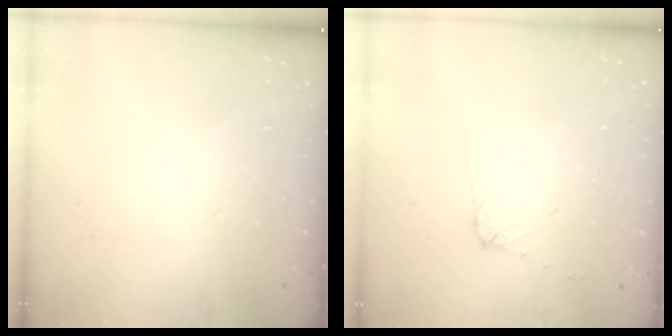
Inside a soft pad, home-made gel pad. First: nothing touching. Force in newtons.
{"total": 5.1, "press": 5.1, "slide": 0.8}